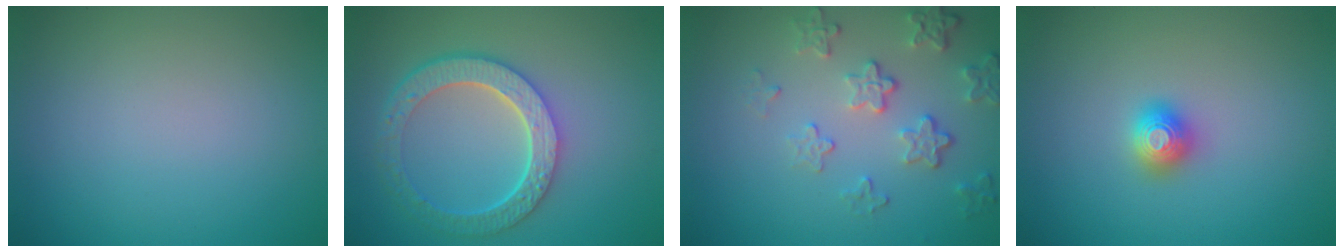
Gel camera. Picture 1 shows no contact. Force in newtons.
{"total": 6.1, "press": 4.6, "slide": 4.0}
{"total": 4.0, "press": 3.1, "slide": 2.6}
{"total": 2.0, "press": 2.0, "slide": 0.2}